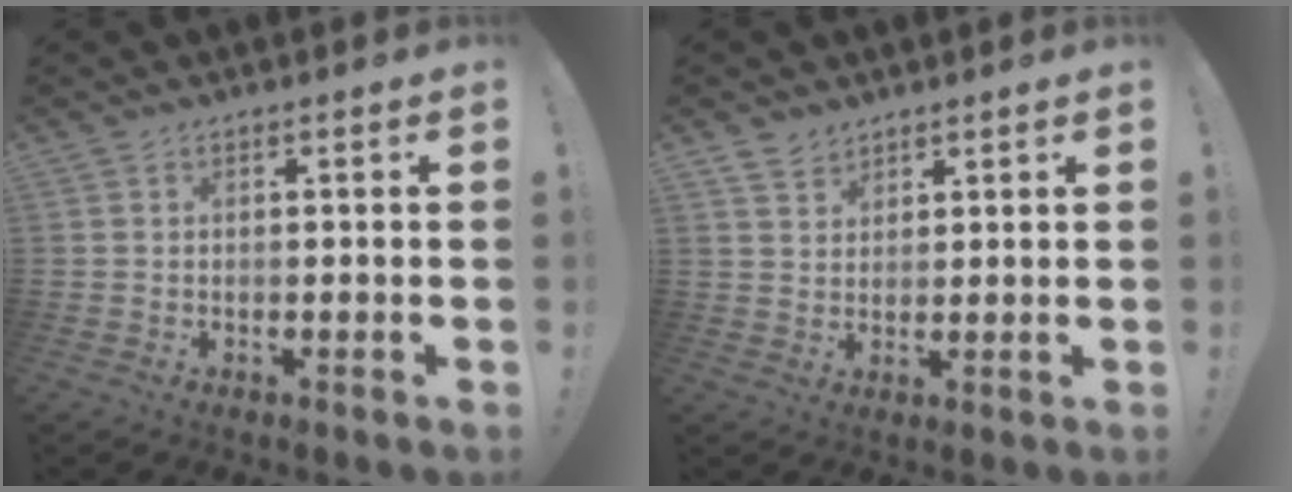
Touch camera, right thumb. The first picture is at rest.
{"total": 3.7, "force": [3.1, 2.0, 0.3], "torque": [-0.010, -0.018, 0.060]}